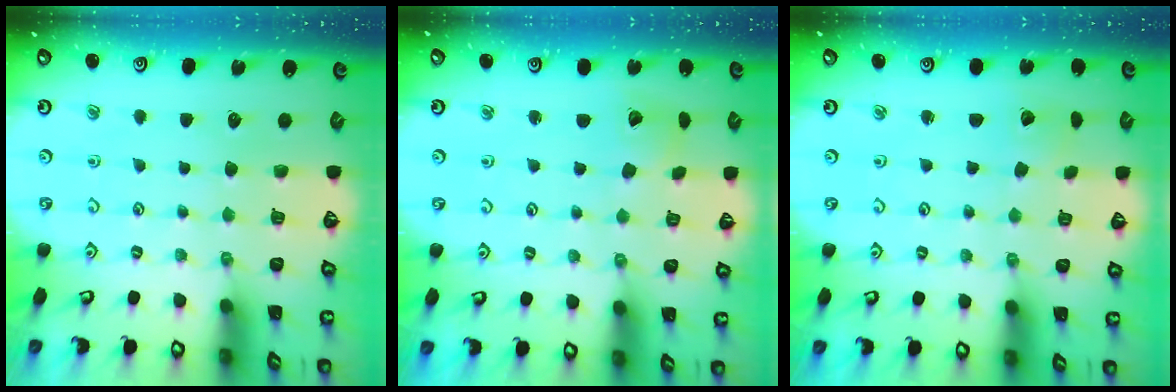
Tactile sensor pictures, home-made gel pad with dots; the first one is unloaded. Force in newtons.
{"total": 4.8, "press": 4.8, "slide": 0.5}
{"total": 2.4, "press": 2.4, "slide": 0.2}